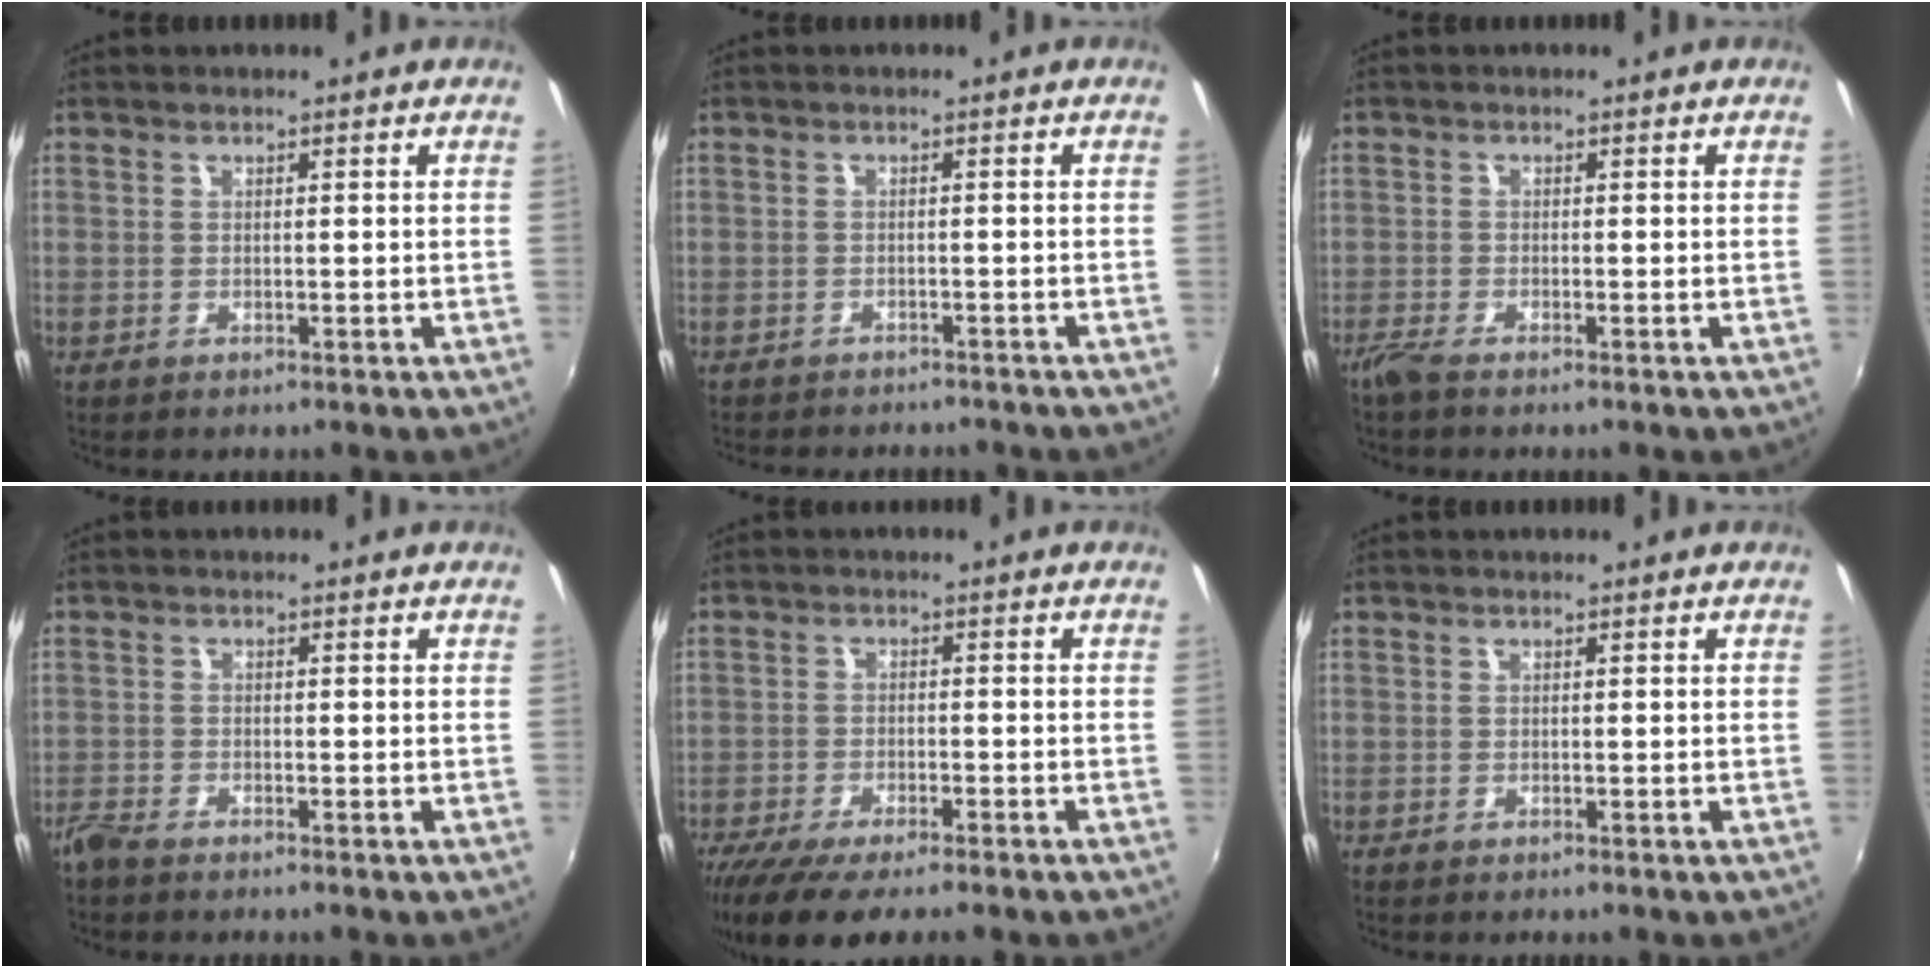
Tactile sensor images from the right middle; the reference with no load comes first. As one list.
[{"total": 5.8, "force": [-5.3, 1.5, 1.8], "torque": [-0.048, -0.014, -0.076]}, {"total": 2.3, "force": [-2.0, 0.1, 1.2], "torque": [-0.034, -0.008, -0.043]}, {"total": 2.9, "force": [-2.7, 0.6, 1.1], "torque": [-0.033, -0.012, -0.055]}, {"total": 10.6, "force": [-8.5, 1.9, 6.1], "torque": [-0.138, -0.040, -0.146]}, {"total": 0.0}]